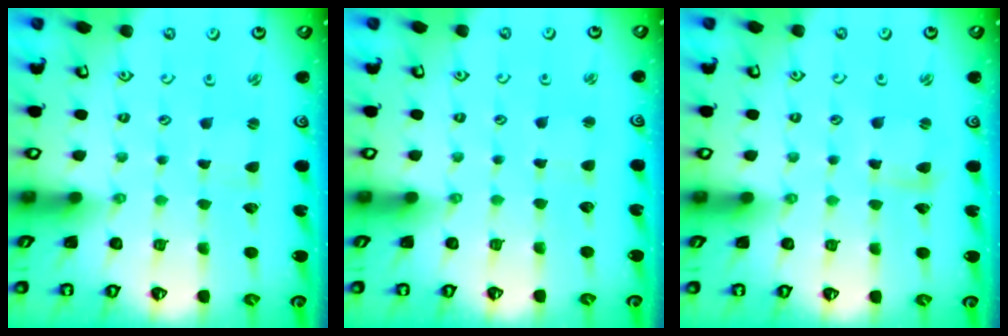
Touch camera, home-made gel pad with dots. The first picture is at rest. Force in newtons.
{"total": 1.4, "press": 1.4, "slide": 0.3}
{"total": 2.1, "press": 2.1, "slide": 0.3}